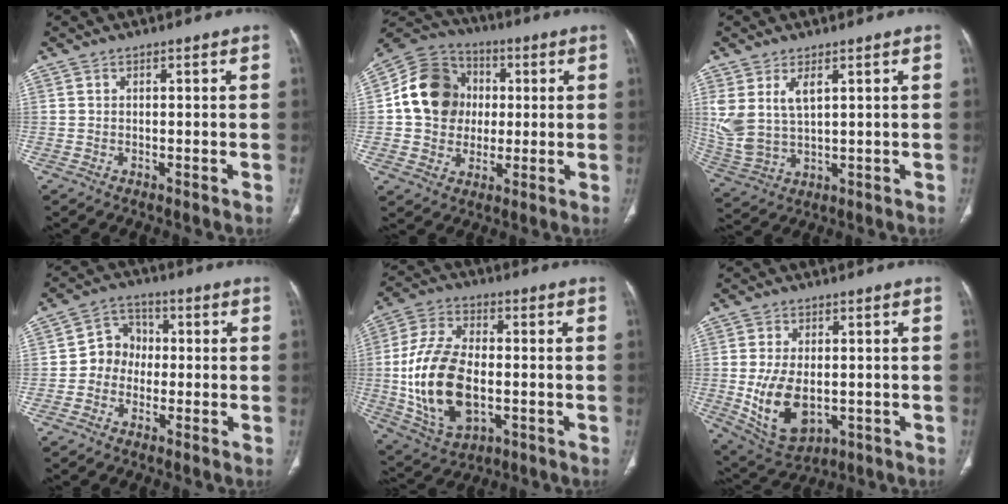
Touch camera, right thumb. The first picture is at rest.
{"total": 14.8, "force": [1.4, 12.7, 7.3], "torque": [-0.105, 0.016, 0.017]}
{"total": 9.3, "force": [3.4, 4.8, 7.2], "torque": [-0.158, -0.011, 0.082]}
{"total": 6.4, "force": [-0.9, 5.8, 2.7], "torque": [-0.015, 0.024, -0.032]}
{"total": 18.1, "force": [-2.2, 10.5, 14.6], "torque": [-0.286, 0.007, -0.029]}
{"total": 11.6, "force": [-1.5, 7.0, 9.2], "torque": [-0.160, -0.008, -0.006]}